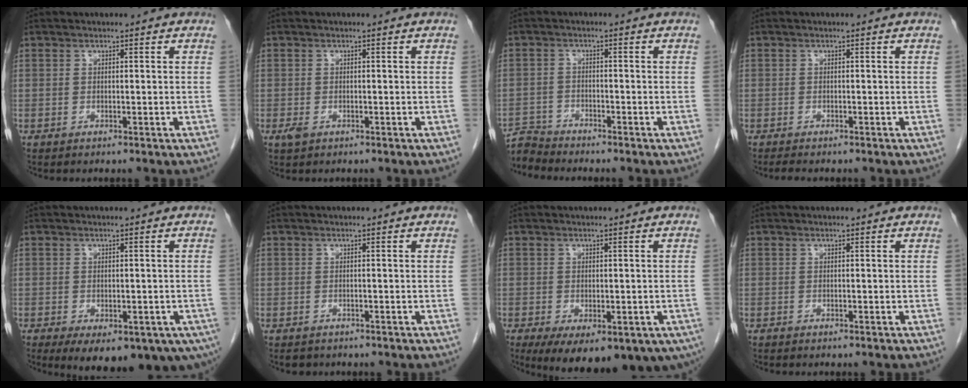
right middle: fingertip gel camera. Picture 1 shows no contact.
{"total": 1.3, "force": [-0.6, 0.7, 0.9], "torque": [-0.022, -0.001, -0.006]}
{"total": 3.7, "force": [-3.6, -0.4, -1.0], "torque": [0.023, -0.012, -0.068]}
{"total": 1.9, "force": [-1.6, 0.4, 0.9], "torque": [-0.021, -0.007, -0.022]}
{"total": 15.1, "force": [-8.2, 7.4, 10.4], "torque": [-0.128, -0.023, -0.095]}
{"total": 1.5, "force": [-1.3, 0.8, 0.2], "torque": [-0.009, -0.001, -0.017]}
{"total": 16.5, "force": [-9.5, 7.5, 11.2], "torque": [-0.151, -0.037, -0.114]}
{"total": 0.0}